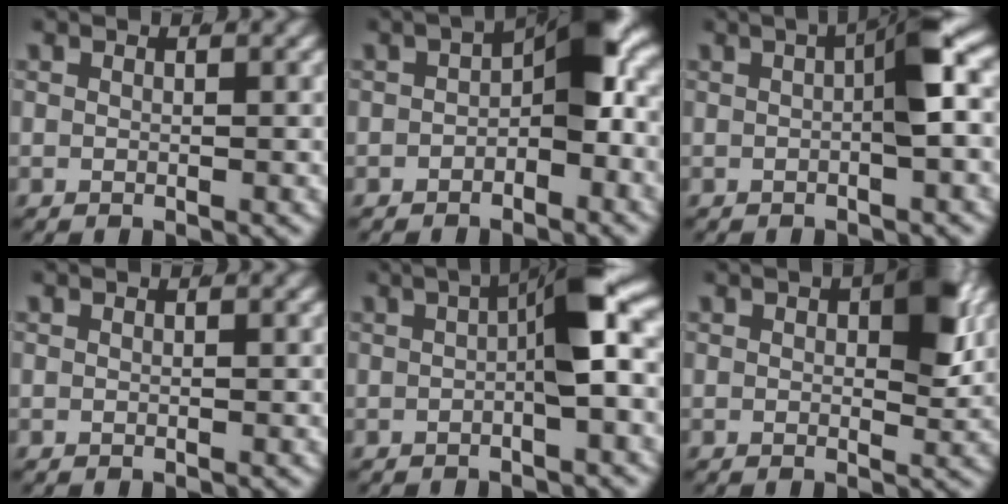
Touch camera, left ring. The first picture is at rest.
{"total": 5.3, "force": [-0.3, 2.2, 4.8], "torque": [-0.063, -0.003, -0.002]}
{"total": 3.7, "force": [0.3, 0.3, 3.7], "torque": [-0.048, 0.014, -0.002]}
{"total": 0.0}
{"total": 5.3, "force": [0.4, 0.6, 5.3], "torque": [-0.070, 0.015, 0.000]}
{"total": 3.5, "force": [0.7, 1.6, 3.1], "torque": [-0.043, -0.005, 0.010]}